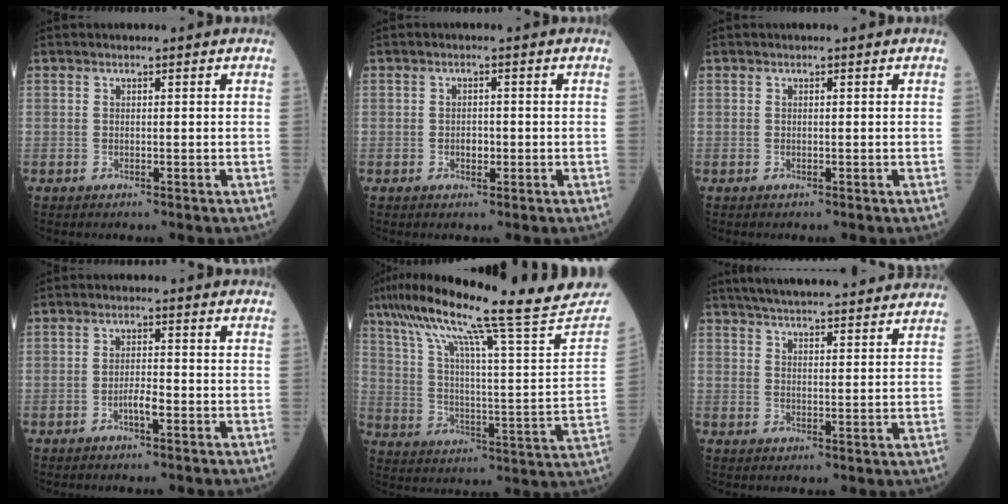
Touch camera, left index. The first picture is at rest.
{"total": 1.5, "force": [-0.4, 1.0, 1.1], "torque": [-0.017, 0.003, -0.005]}
{"total": 0.0}
{"total": 2.4, "force": [-1.2, 0.4, 2.0], "torque": [-0.035, 0.002, -0.022]}
{"total": 30.2, "force": [24.5, 1.3, 17.6], "torque": [-0.288, -0.033, 0.338]}
{"total": 21.2, "force": [19.1, 2.7, 8.8], "torque": [-0.132, 0.028, 0.255]}